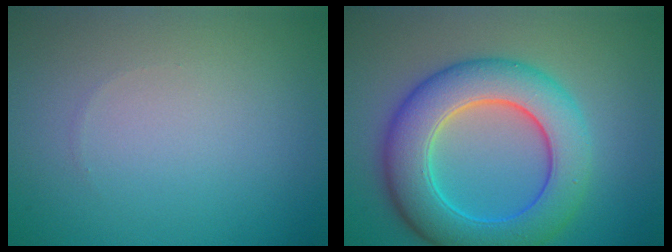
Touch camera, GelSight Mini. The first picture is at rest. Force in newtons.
{"total": 8.9, "press": 8.9, "slide": 0.3}